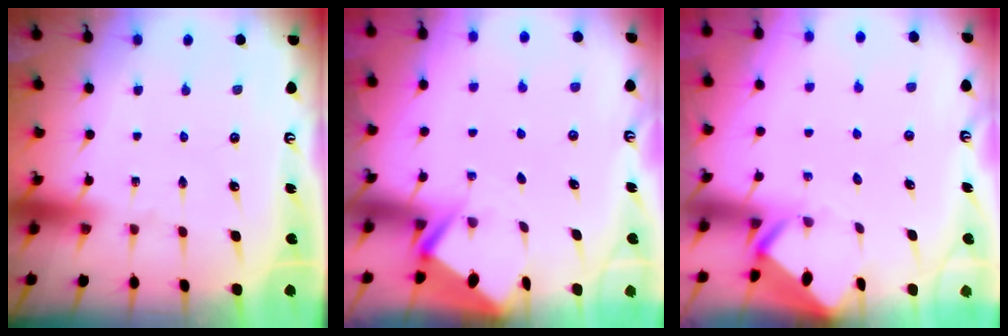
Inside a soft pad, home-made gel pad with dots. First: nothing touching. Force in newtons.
{"total": 2.8, "press": 2.8, "slide": 0.4}
{"total": 3.1, "press": 3.1, "slide": 0.1}